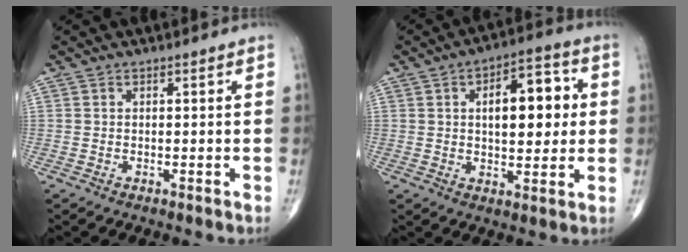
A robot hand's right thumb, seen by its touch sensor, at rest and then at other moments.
{"total": 12.9, "force": [2.2, 6.4, 11.0], "torque": [-0.124, 0.010, 0.029]}